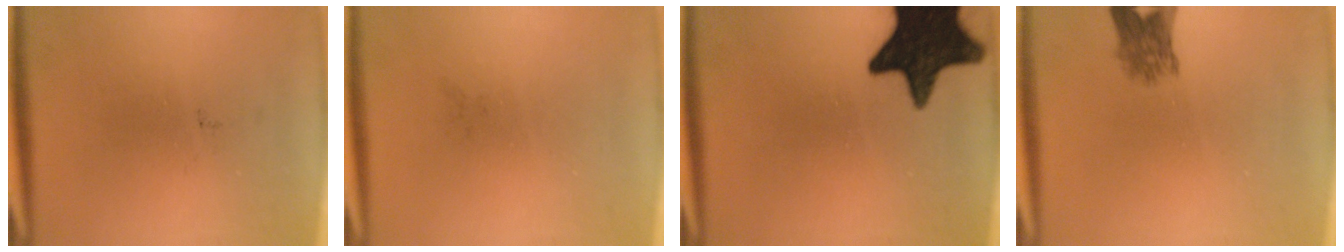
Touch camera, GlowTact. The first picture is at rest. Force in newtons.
{"total": 0.0}
{"total": 17.6}
{"total": 3.8}